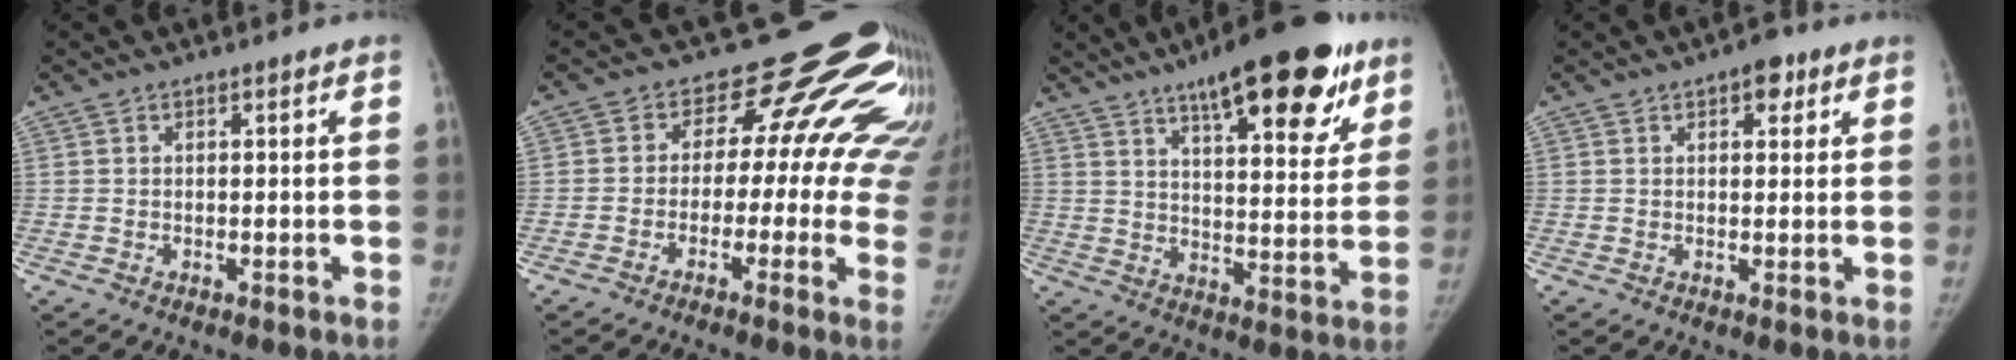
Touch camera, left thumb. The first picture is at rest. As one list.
[{"total": 16.6, "force": [4.1, 10.9, 11.8], "torque": [-0.106, 0.011, 0.020]}, {"total": 23.0, "force": [14.2, 7.5, 16.4], "torque": [-0.201, -0.040, 0.207]}, {"total": 4.1, "force": [2.2, 2.2, 2.8], "torque": [-0.019, -0.004, 0.024]}]